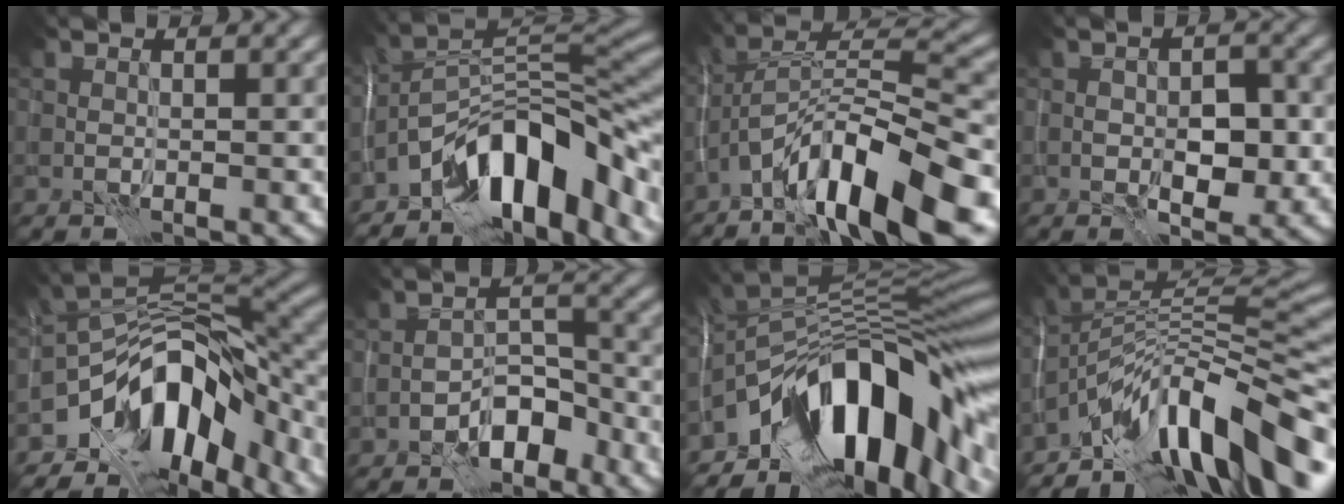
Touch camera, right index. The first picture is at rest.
{"total": 12.2, "force": [-7.3, 4.8, 8.5], "torque": [-0.114, 0.014, -0.141]}
{"total": 13.1, "force": [-8.4, 3.4, 9.5], "torque": [-0.156, 0.018, -0.154]}
{"total": 4.3, "force": [-0.9, 2.4, 3.4], "torque": [-0.047, -0.001, -0.012]}
{"total": 11.6, "force": [-6.4, 6.4, 7.3], "torque": [-0.105, 0.014, -0.118]}
{"total": 4.2, "force": [-2.8, 2.0, 2.4], "torque": [-0.028, 0.013, -0.048]}
{"total": 16.0, "force": [-6.8, 8.4, 11.8], "torque": [-0.168, 0.019, -0.124]}
{"total": 12.9, "force": [-7.4, 4.3, 9.6], "torque": [-0.151, 0.037, -0.125]}